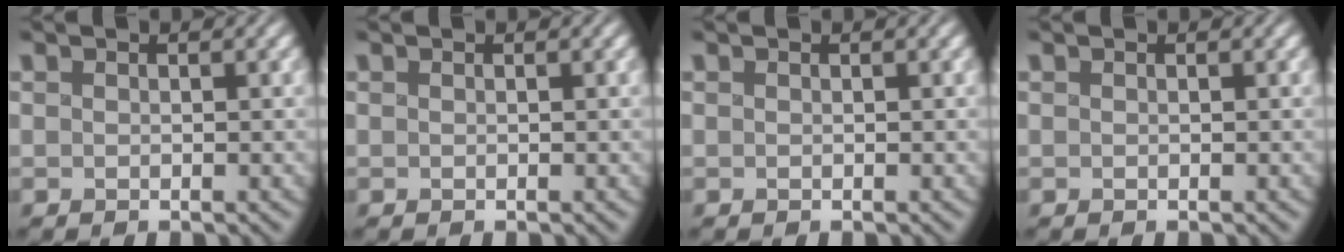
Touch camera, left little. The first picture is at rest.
{"total": 0.0}
{"total": 0.0}
{"total": 0.0}